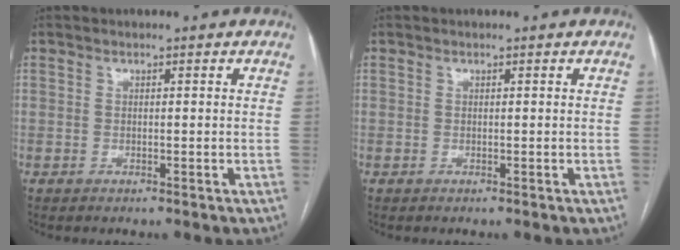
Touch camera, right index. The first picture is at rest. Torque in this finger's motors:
{"motor_torque": [0.00, 0.00, 0.00, 0.00]}